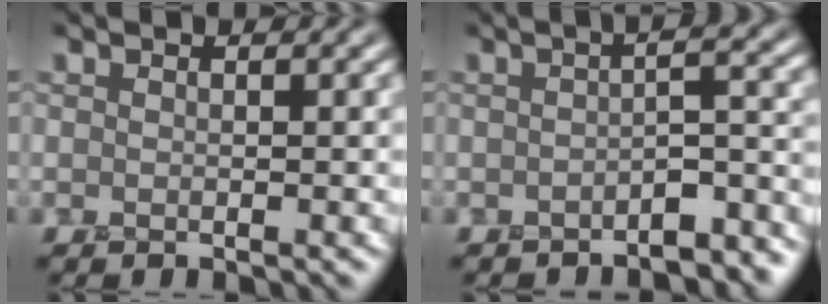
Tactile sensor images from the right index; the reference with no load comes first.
{"total": 5.5, "force": [-3.3, 1.7, 4.0], "torque": [-0.042, 0.012, -0.051]}